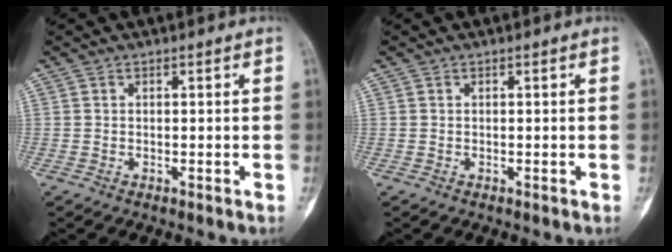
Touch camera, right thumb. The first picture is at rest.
{"total": 0.0}